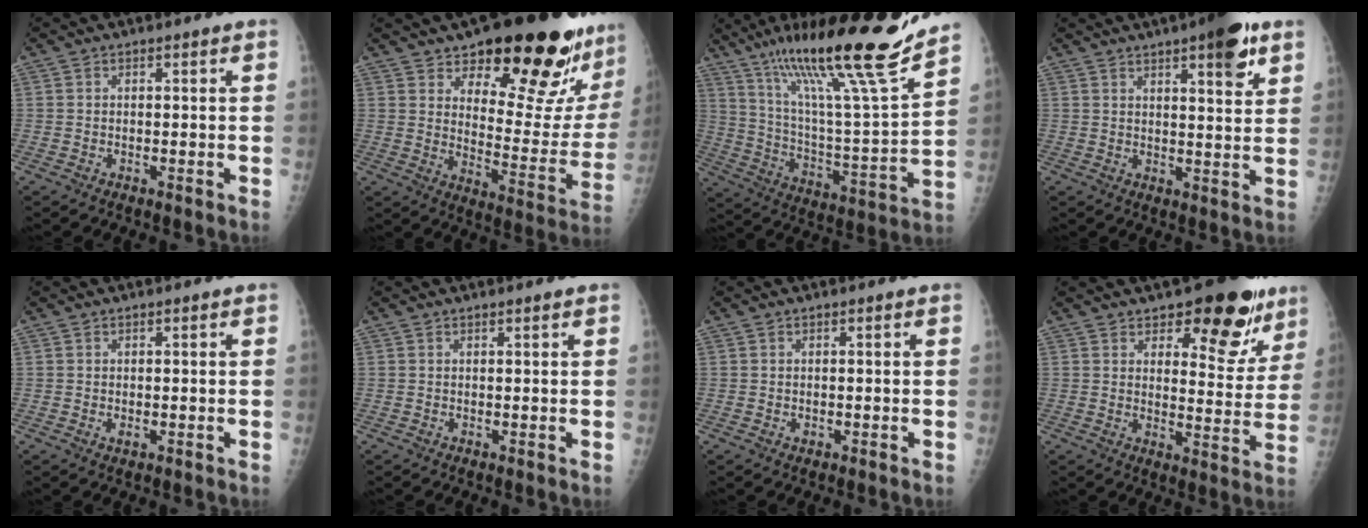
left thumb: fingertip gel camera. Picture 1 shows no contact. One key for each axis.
{"total": 25.5, "fx": 17.7, "fy": 8.3, "fz": 16.5, "tx": -0.182, "ty": -0.101, "tz": 0.241}
{"total": 25.9, "fx": 18.3, "fy": 2.2, "fz": 18.1, "tx": -0.278, "ty": -0.069, "tz": 0.315}
{"total": 9.7, "fx": 5.6, "fy": 2.5, "fz": 7.5, "tx": -0.087, "ty": -0.024, "tz": 0.072}
{"total": 0.9, "fx": 0.1, "fy": 0.6, "fz": 0.6, "tx": -0.010, "ty": -0.002, "tz": 0.004}
{"total": 0.5, "fx": 0.5, "fy": 0.0, "fz": 0.2, "tx": -0.006, "ty": -0.003, "tz": 0.008}
{"total": 0.6, "fx": 0.0, "fy": 0.5, "fz": 0.3, "tx": -0.003, "ty": -0.001, "tz": 0.001}
{"total": 14.4, "fx": 9.2, "fy": 6.5, "fz": 8.9, "tx": -0.054, "ty": -0.054, "tz": 0.128}